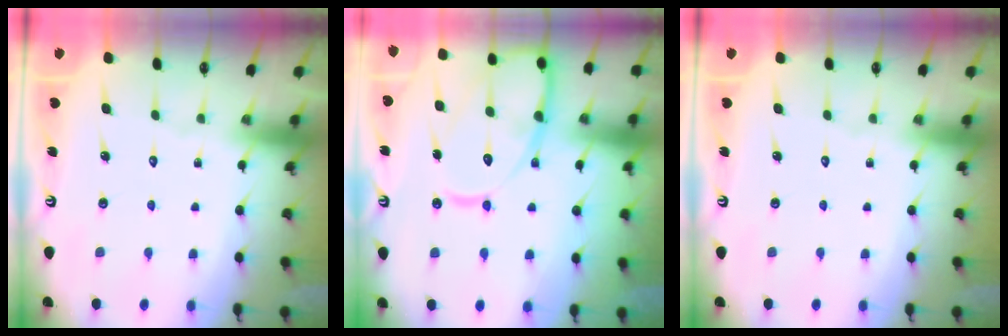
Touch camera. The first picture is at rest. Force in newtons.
{"total": 16.4, "press": 16.3, "slide": 1.8}
{"total": 0.0}